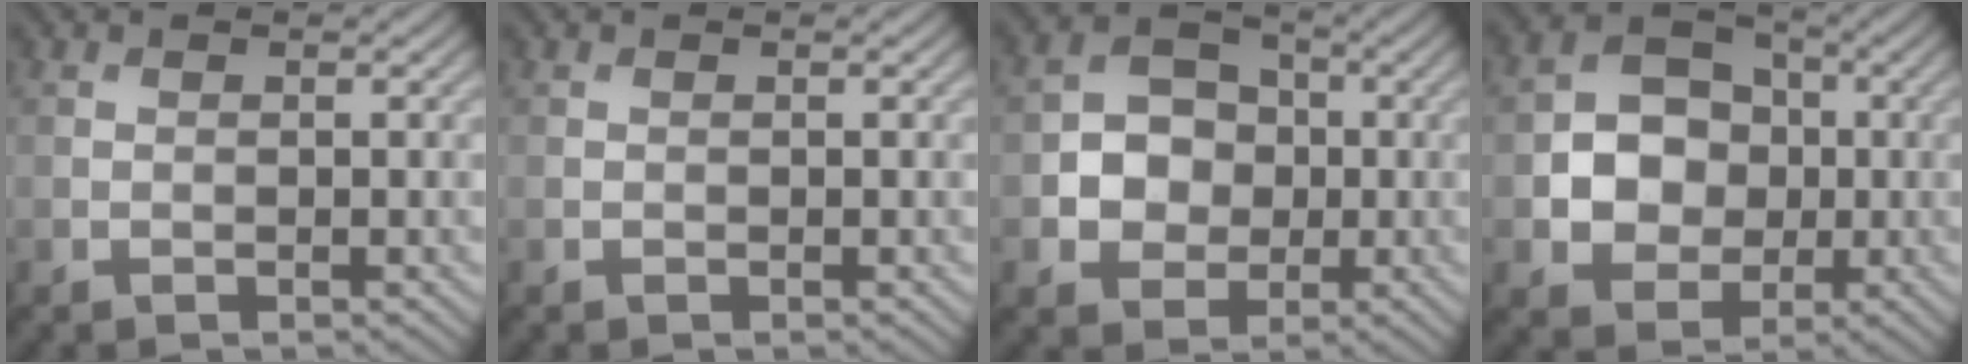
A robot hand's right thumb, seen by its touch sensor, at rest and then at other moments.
{"total": 0.0}
{"total": 6.1, "force": [-0.6, 5.3, 2.8], "torque": [-0.048, 0.000, -0.031]}
{"total": 7.7, "force": [-0.5, 6.6, 3.9], "torque": [-0.079, -0.002, -0.029]}